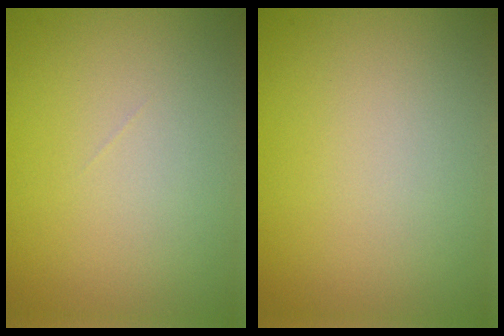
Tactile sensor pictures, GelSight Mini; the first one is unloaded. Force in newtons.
{"total": 0.0}